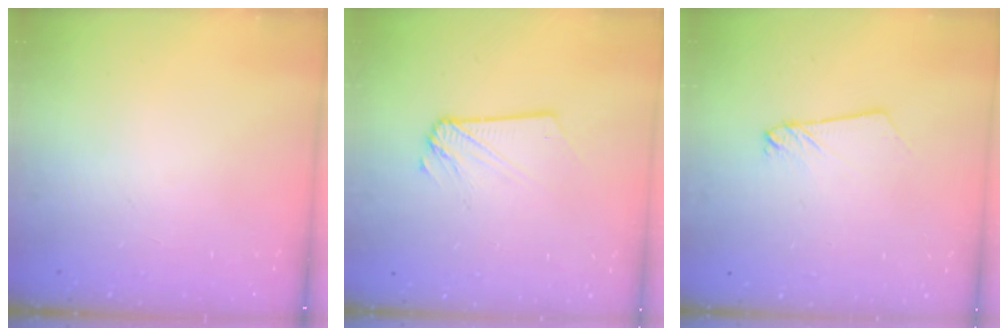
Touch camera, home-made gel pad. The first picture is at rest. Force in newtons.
{"total": 2.5, "press": 2.5, "slide": 0.1}
{"total": 2.2, "press": 2.2, "slide": 0.1}